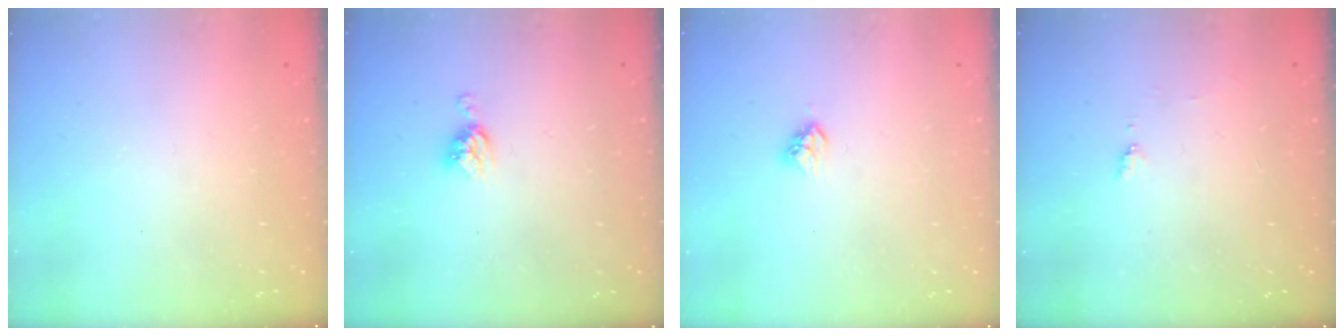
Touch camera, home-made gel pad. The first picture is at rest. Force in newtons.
{"total": 5.9, "press": 5.9, "slide": 0.4}
{"total": 4.4, "press": 4.4, "slide": 0.6}
{"total": 4.6, "press": 4.6, "slide": 0.4}